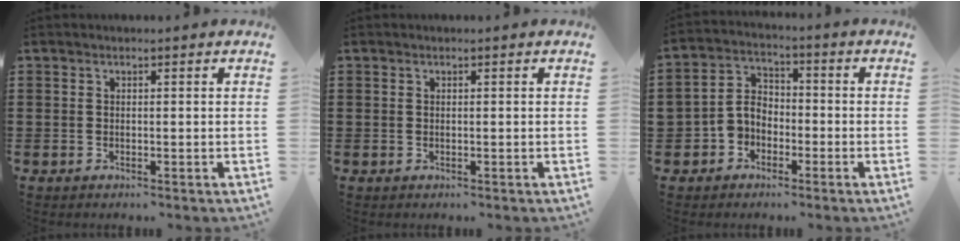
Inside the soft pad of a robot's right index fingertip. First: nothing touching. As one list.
[{"total": 0.0}, {"total": 3.8, "force": [-2.2, 3.1, 0.3], "torque": [-0.028, 0.006, -0.054]}]